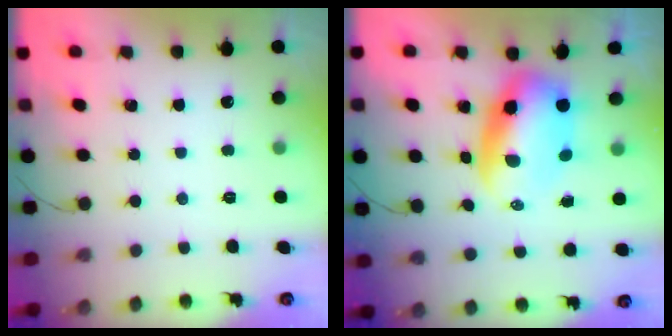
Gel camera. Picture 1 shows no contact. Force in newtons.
{"total": 8.3, "press": 7.9, "slide": 2.3}